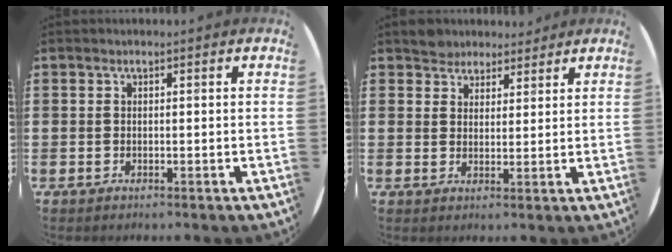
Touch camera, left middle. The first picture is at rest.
{"total": 3.6, "force": [3.2, 1.6, -0.2], "torque": [0.001, -0.001, 0.062]}